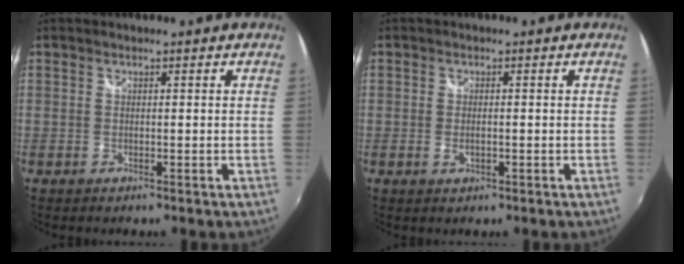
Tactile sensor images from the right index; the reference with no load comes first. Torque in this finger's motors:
{"motor_torque": [-0.26, -0.02, -0.06, -0.01]}